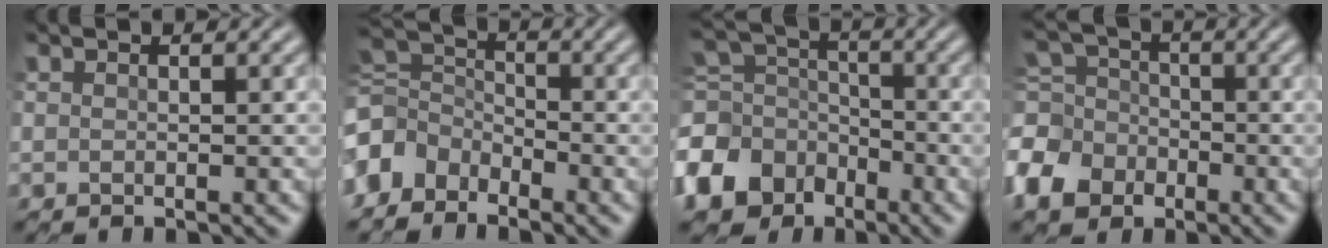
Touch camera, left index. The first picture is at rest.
{"total": 4.8, "force": [-3.3, 3.3, 1.2], "torque": [-0.026, 0.006, -0.089]}
{"total": 10.8, "force": [-5.7, 8.3, 3.9], "torque": [-0.103, -0.030, -0.120]}
{"total": 7.3, "force": [-3.6, 5.6, 3.1], "torque": [-0.083, -0.005, -0.086]}